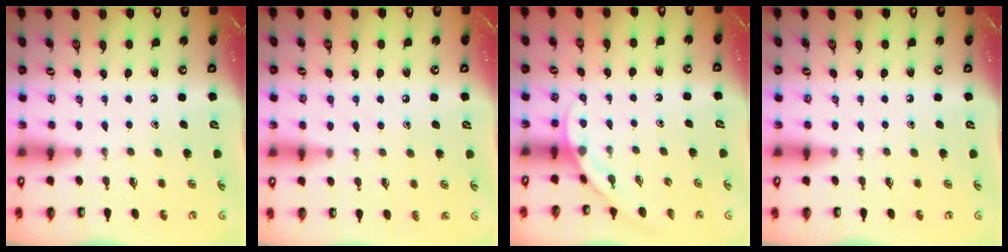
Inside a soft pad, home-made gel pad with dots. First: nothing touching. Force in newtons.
{"total": 5.6, "press": 5.6, "slide": 0.6}
{"total": 3.1, "press": 3.1, "slide": 0.1}
{"total": 0.0}